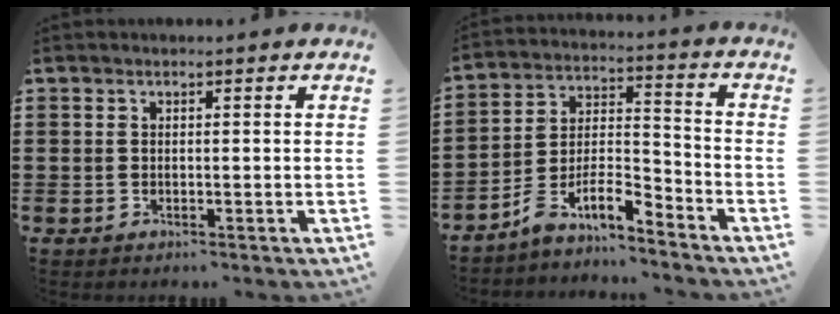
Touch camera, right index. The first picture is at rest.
{"total": 7.8, "force": [-6.2, 2.2, 4.3], "torque": [-0.096, -0.004, -0.123]}